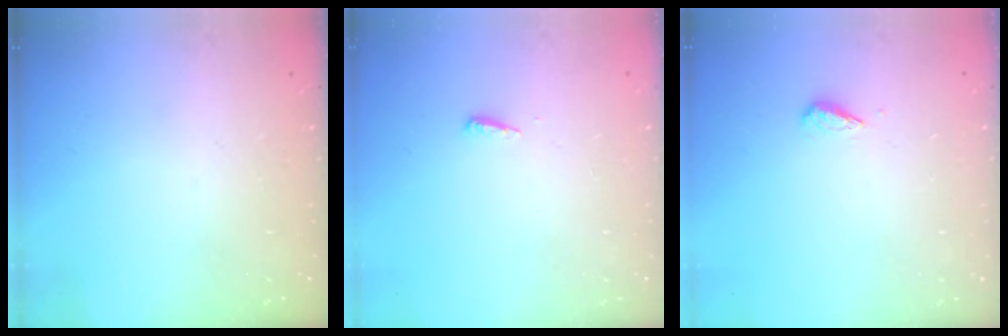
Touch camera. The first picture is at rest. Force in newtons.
{"total": 3.8, "press": 3.7, "slide": 0.6}
{"total": 2.7, "press": 2.7, "slide": 0.6}